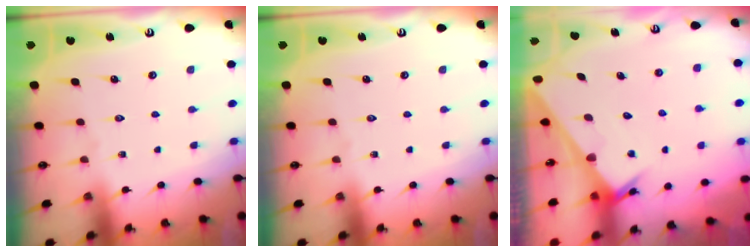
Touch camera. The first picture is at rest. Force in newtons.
{"total": 0.0}
{"total": 2.4, "press": 2.4, "slide": 0.2}